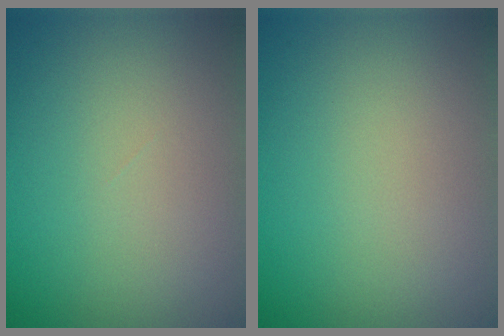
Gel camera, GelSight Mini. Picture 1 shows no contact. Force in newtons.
{"total": 0.0}